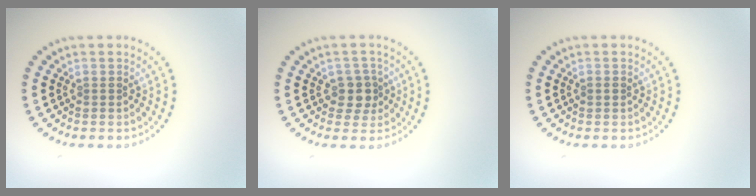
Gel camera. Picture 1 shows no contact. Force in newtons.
{"total": 2.4, "press": 2.1, "slide": 1.2}
{"total": 0.6, "press": 0.6, "slide": 0.0}